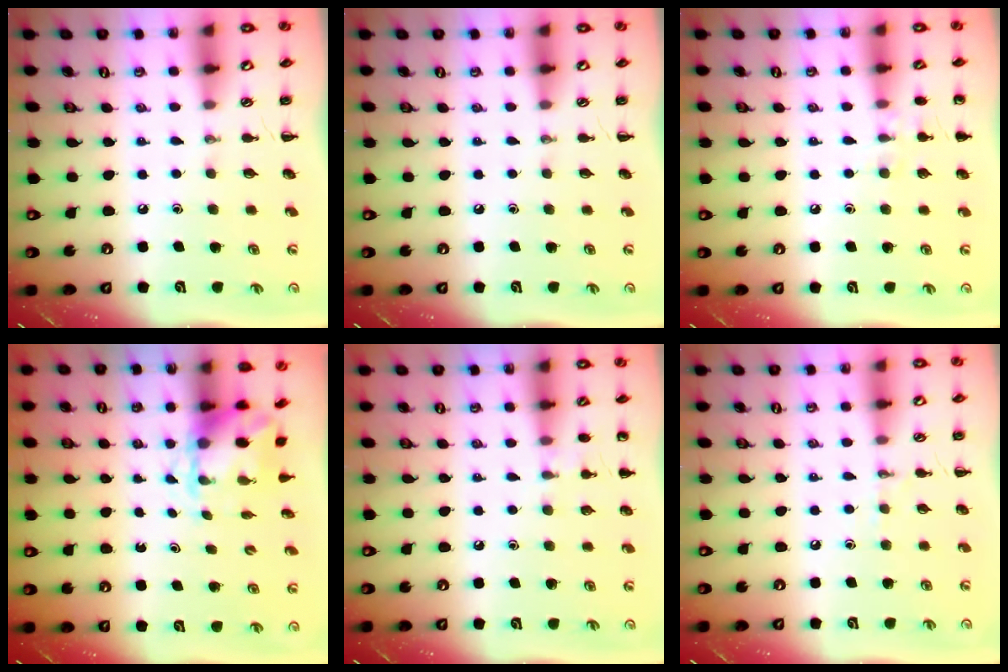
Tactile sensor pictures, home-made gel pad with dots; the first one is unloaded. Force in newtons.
{"total": 0.0}
{"total": 6.7, "press": 6.4, "slide": 2.0}
{"total": 4.2, "press": 4.2, "slide": 0.5}
{"total": 6.8, "press": 6.6, "slide": 1.8}
{"total": 5.0, "press": 4.9, "slide": 1.2}